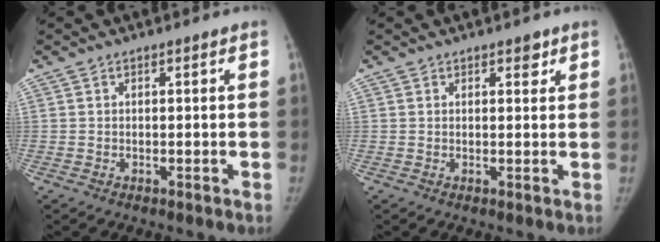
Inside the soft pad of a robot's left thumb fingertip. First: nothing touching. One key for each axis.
{"total": 1.6, "fx": 1.1, "fy": 0.9, "fz": 0.8, "tx": 0.003, "ty": -0.005, "tz": 0.011}